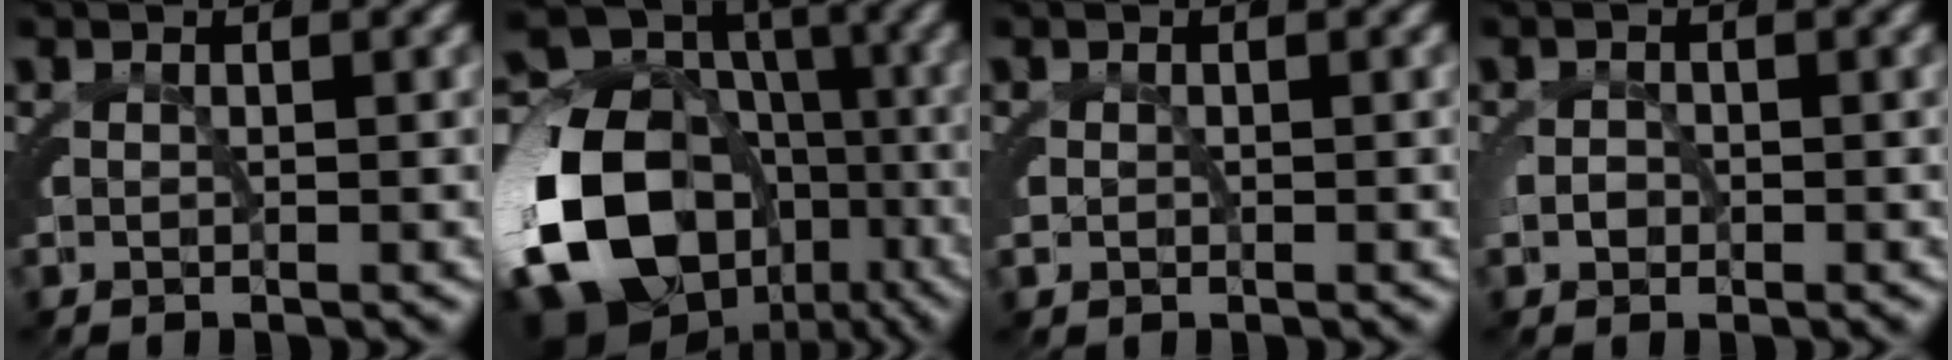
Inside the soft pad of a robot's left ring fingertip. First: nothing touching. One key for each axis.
{"total": 20.0, "fx": -3.3, "fy": 16.1, "fz": 11.4, "tx": -0.256, "ty": -0.067, "tz": -0.035}
{"total": 0.7, "fx": -0.1, "fy": 0.6, "fz": 0.4, "tx": -0.017, "ty": -0.003, "tz": 0.002}
{"total": 0.6, "fx": -0.4, "fy": 0.5, "fz": 0.2, "tx": -0.008, "ty": -0.003, "tz": -0.003}